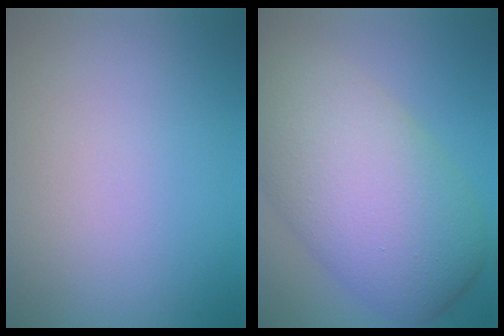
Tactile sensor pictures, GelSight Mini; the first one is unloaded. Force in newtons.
{"total": 11.2, "press": 11.2, "slide": 0.8}